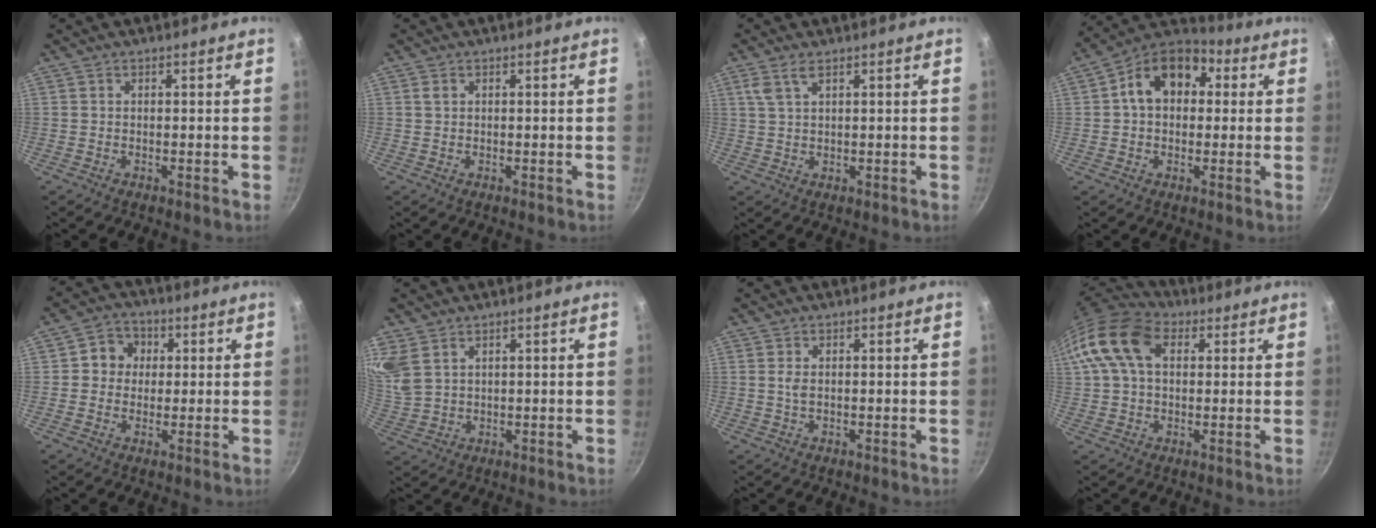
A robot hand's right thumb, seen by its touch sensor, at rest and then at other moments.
{"total": 0.9, "force": [0.3, 0.7, 0.5], "torque": [-0.008, 0.000, 0.005]}
{"total": 3.5, "force": [1.8, 1.5, 2.6], "torque": [-0.049, -0.002, 0.041]}
{"total": 13.8, "force": [2.6, 10.0, 9.1], "torque": [-0.111, 0.029, 0.020]}
{"total": 6.1, "force": [1.2, 5.5, 2.3], "torque": [0.000, 0.005, 0.006]}
{"total": 7.1, "force": [4.1, 4.4, 3.7], "torque": [-0.067, -0.009, 0.090]}
{"total": 1.6, "force": [0.3, 0.8, 1.3], "torque": [-0.026, -0.001, 0.004]}
{"total": 14.1, "force": [3.9, 9.3, 9.8], "torque": [-0.174, 0.019, 0.051]}